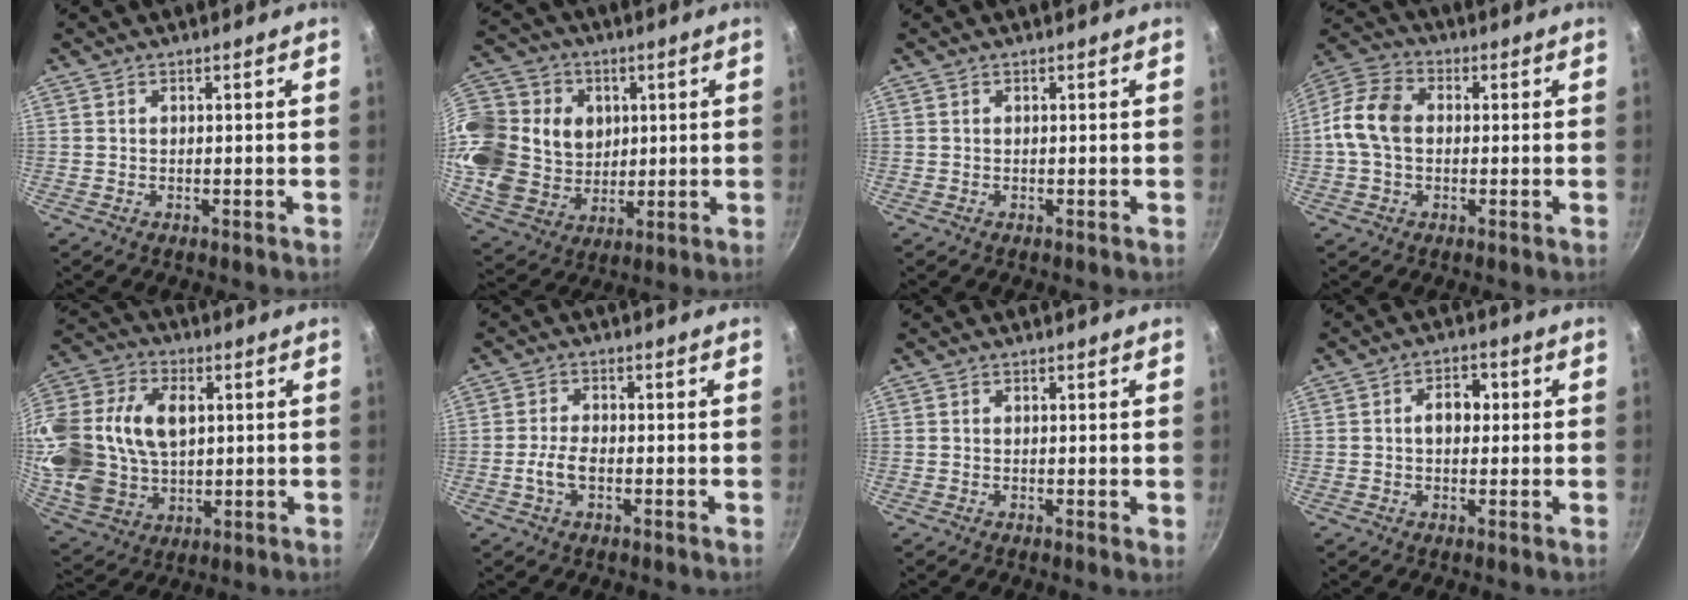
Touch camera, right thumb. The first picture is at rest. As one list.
[{"total": 25.7, "force": [6.2, 21.6, 12.6], "torque": [-0.289, 0.014, 0.127]}, {"total": 0.0}, {"total": 10.5, "force": [0.1, 7.6, 7.3], "torque": [-0.127, 0.027, -0.015]}, {"total": 23.3, "force": [3.8, 16.2, 16.4], "torque": [-0.333, 0.009, 0.076]}, {"total": 5.9, "force": [-2.3, 2.9, 4.6], "torque": [-0.093, 0.024, -0.050]}, {"total": 0.6, "force": [0.1, 0.1, 0.6], "torque": [-0.008, -0.002, -0.002]}, {"total": 4.9, "force": [0.4, 3.5, 3.5], "torque": [-0.025, 0.013, -0.001]}]